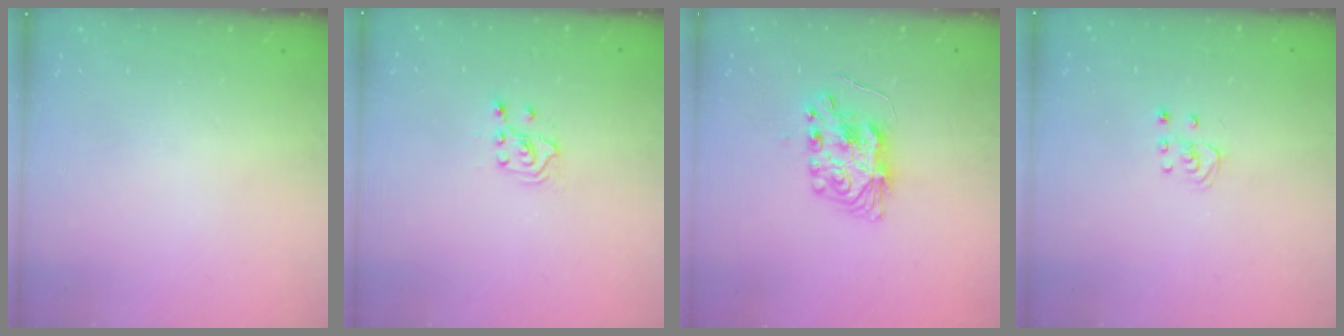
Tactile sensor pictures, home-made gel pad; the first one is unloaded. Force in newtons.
{"total": 2.5, "press": 2.4, "slide": 0.7}
{"total": 9.0, "press": 9.0, "slide": 0.5}
{"total": 2.5, "press": 2.5, "slide": 0.2}